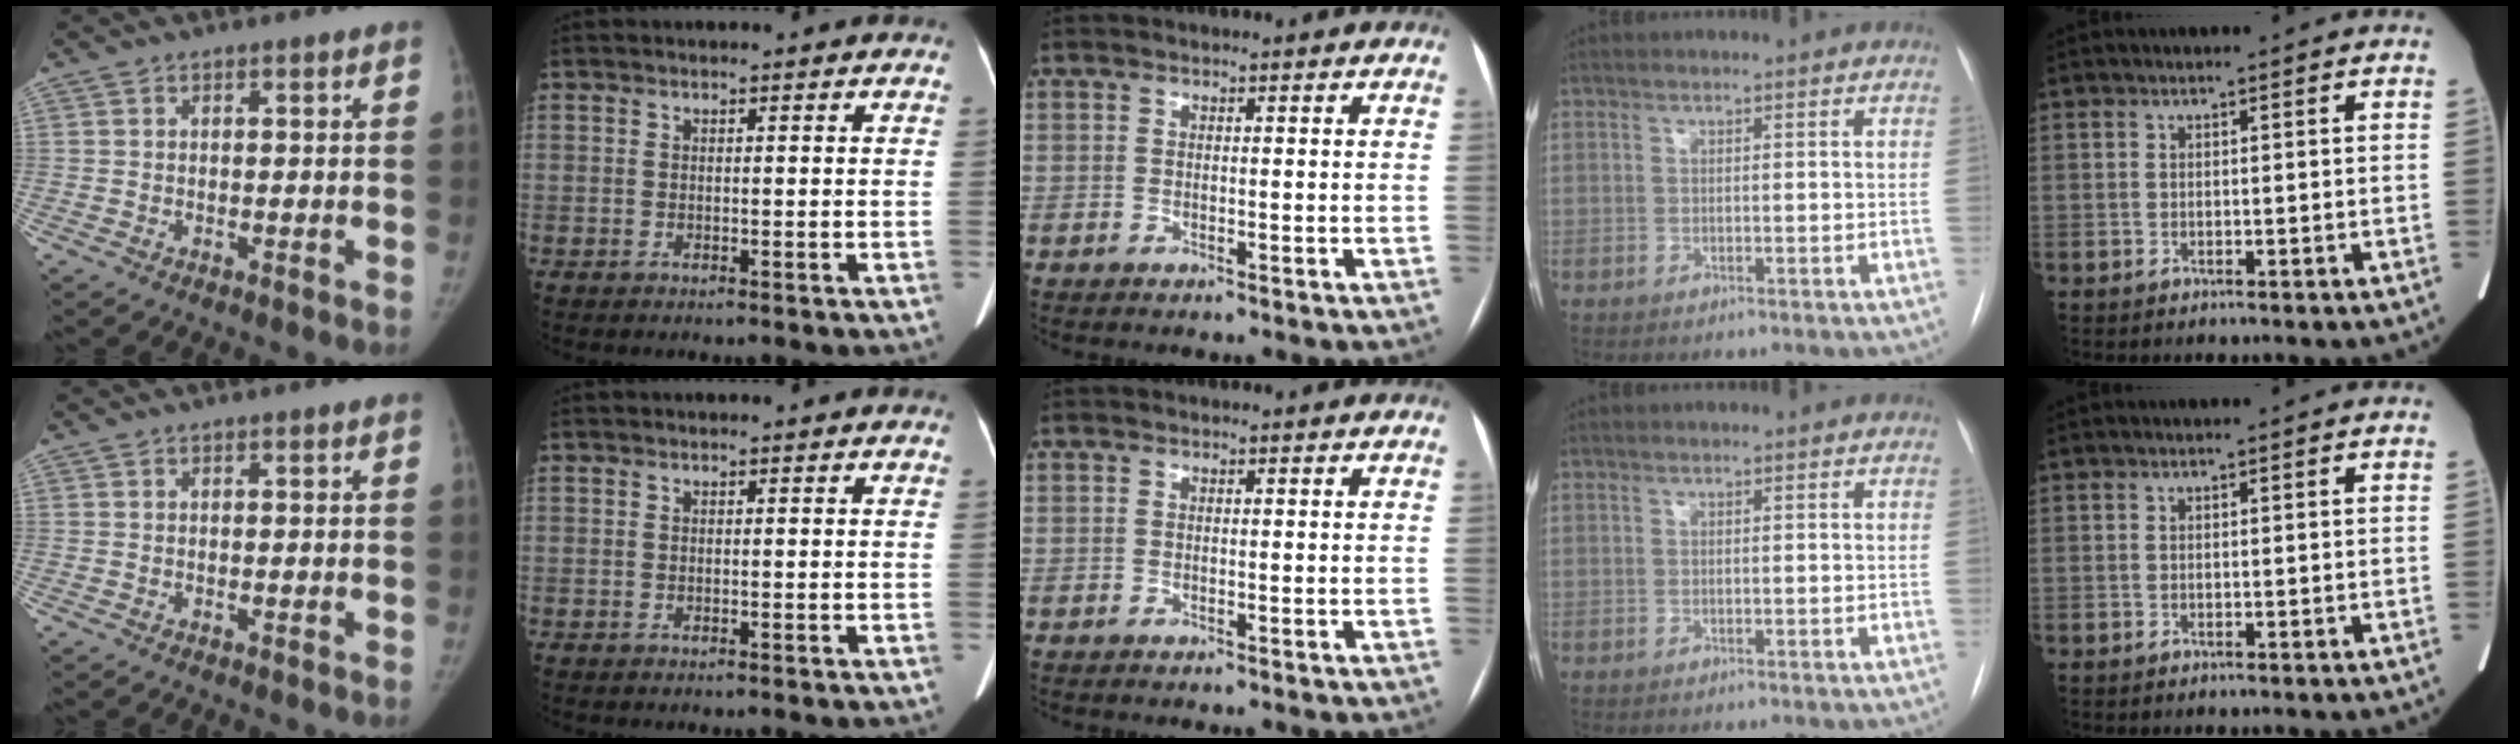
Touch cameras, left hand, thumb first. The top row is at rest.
{}